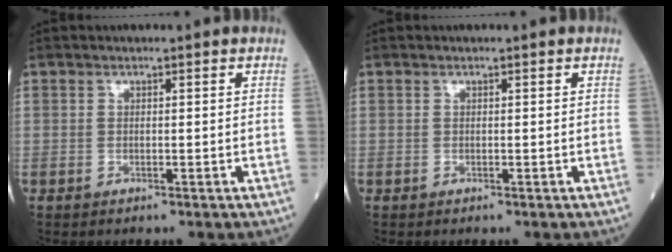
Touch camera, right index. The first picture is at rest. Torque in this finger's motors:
{"motor_torque": [0.00, 0.00, 0.00, -0.01]}